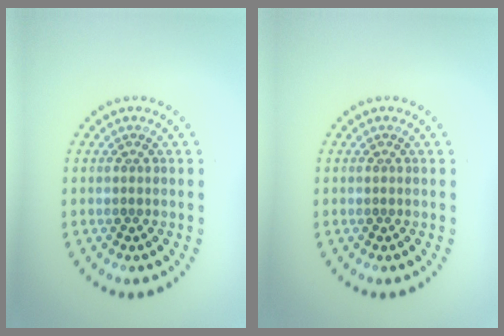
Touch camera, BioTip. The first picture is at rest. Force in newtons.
{"total": 0.0}